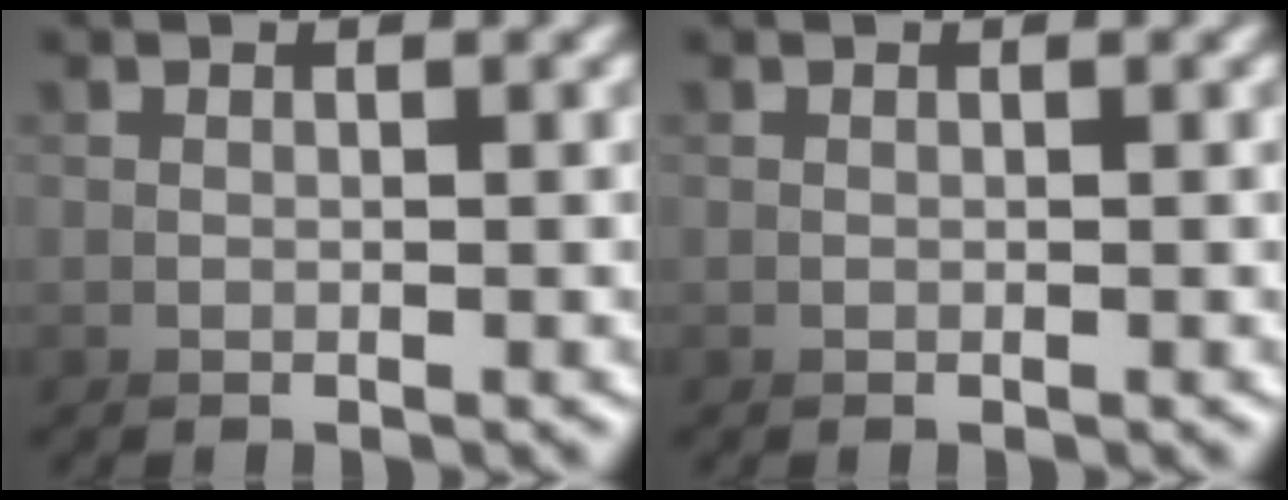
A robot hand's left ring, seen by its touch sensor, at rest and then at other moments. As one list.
[{"total": 0.0}]